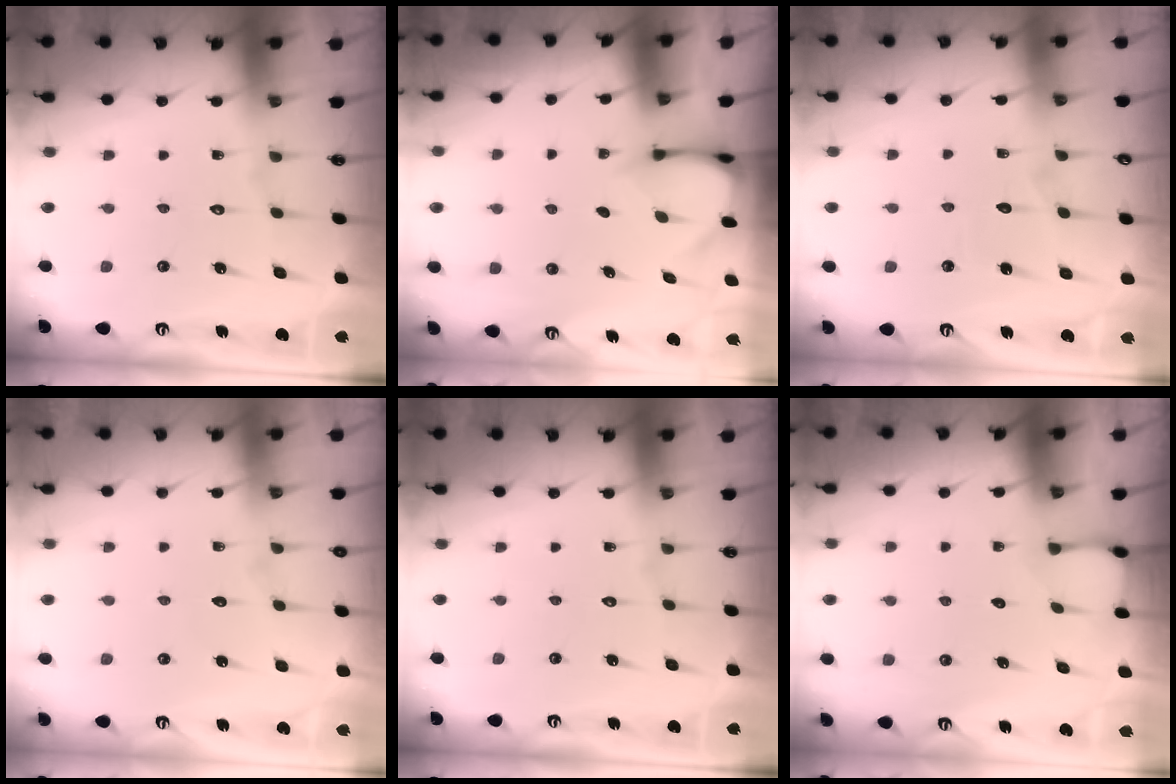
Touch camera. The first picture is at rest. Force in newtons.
{"total": 3.3, "press": 3.3, "slide": 0.3}
{"total": 2.9, "press": 2.9, "slide": 0.2}
{"total": 3.0, "press": 3.0, "slide": 0.3}
{"total": 0.0}
{"total": 1.9, "press": 1.9, "slide": 0.2}